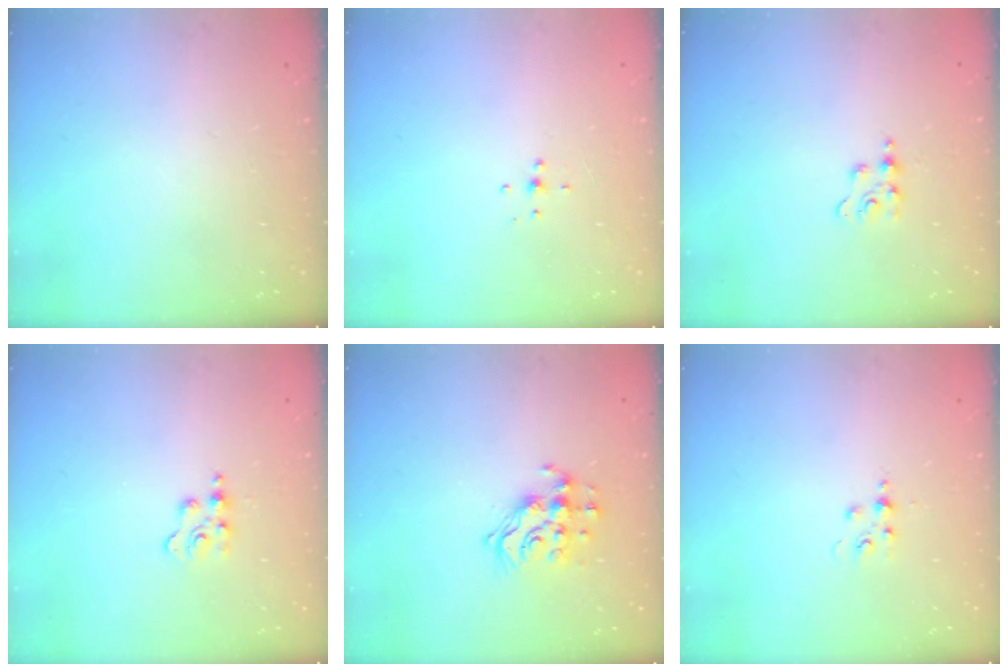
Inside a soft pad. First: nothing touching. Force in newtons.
{"total": 4.0, "press": 4.0, "slide": 0.3}
{"total": 3.4, "press": 3.3, "slide": 0.5}
{"total": 2.7, "press": 2.7, "slide": 0.5}
{"total": 12.5, "press": 12.5, "slide": 1.0}
{"total": 3.9, "press": 3.9, "slide": 0.5}